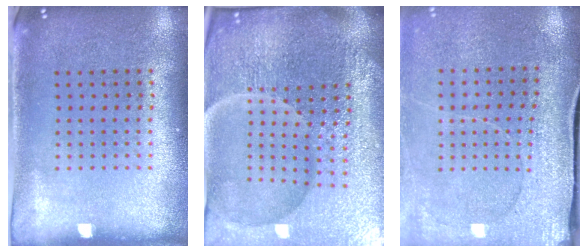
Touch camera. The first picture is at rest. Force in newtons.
{"total": 7.2, "press": 6.4, "slide": 3.4}
{"total": 2.9, "press": 2.8, "slide": 0.7}